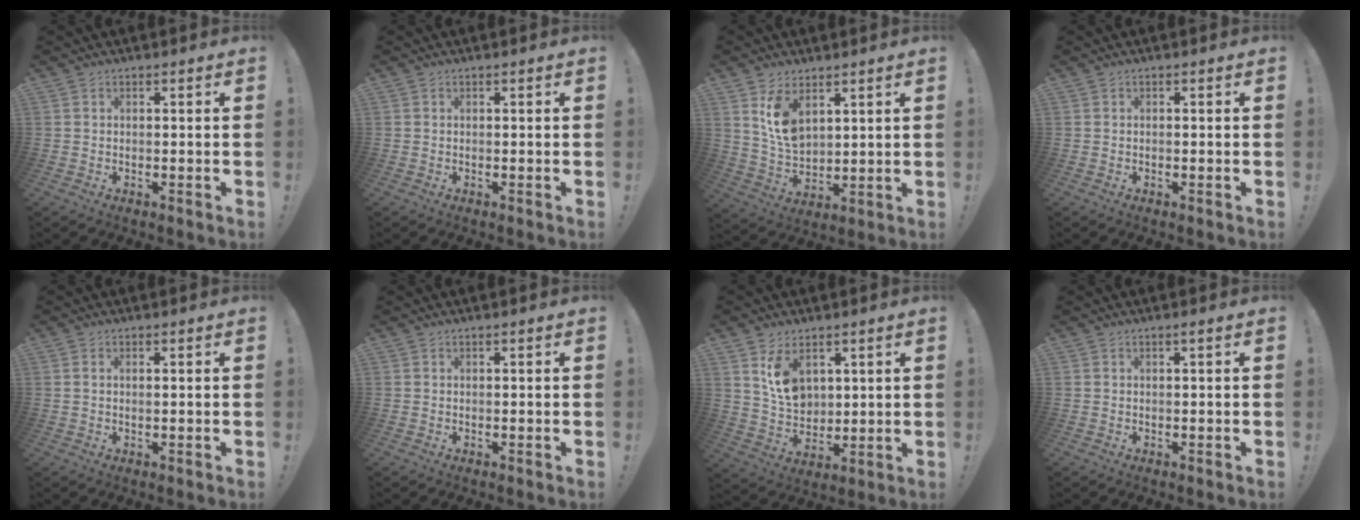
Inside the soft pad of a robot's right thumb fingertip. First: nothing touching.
{"total": 0.0}
{"total": 10.3, "force": [5.7, 6.3, 5.8], "torque": [-0.107, -0.027, 0.110]}
{"total": 0.0}
{"total": 0.8, "force": [0.3, 0.0, 0.8], "torque": [-0.012, -0.002, 0.004]}
{"total": 0.0}
{"total": 10.4, "force": [5.1, 7.1, 5.6], "torque": [-0.082, -0.026, 0.101]}
{"total": 1.0, "force": [0.2, -0.1, 1.0], "torque": [-0.012, -0.003, 0.000]}